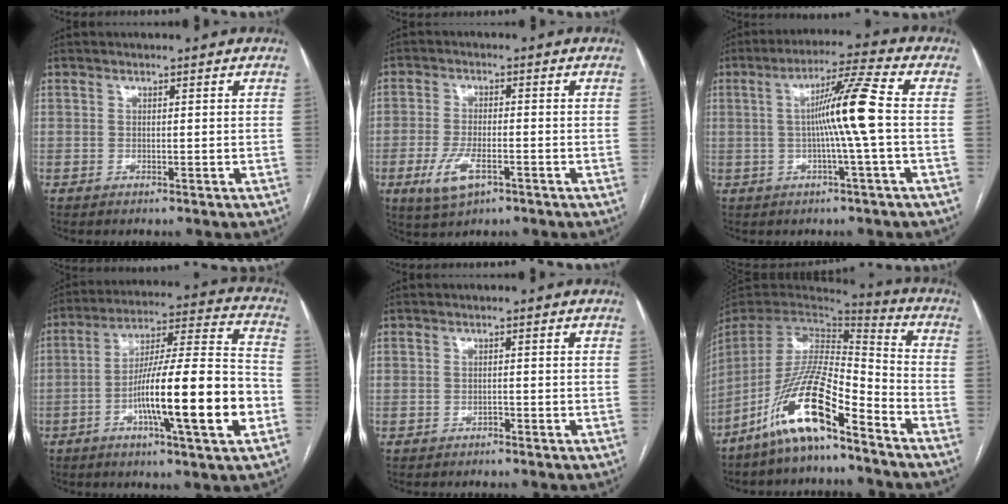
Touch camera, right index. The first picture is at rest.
{"total": 6.1, "force": [-2.8, 2.5, 4.8], "torque": [-0.102, -0.008, -0.046]}
{"total": 9.4, "force": [-0.1, -1.5, 9.2], "torque": [-0.160, 0.009, -0.001]}
{"total": 18.8, "force": [-5.7, 1.1, 17.9], "torque": [-0.290, 0.004, -0.090]}
{"total": 0.6, "force": [-0.4, 0.4, 0.1], "torque": [-0.003, 0.002, -0.009]}
{"total": 15.6, "force": [-10.1, 2.8, 11.5], "torque": [-0.230, 0.000, -0.188]}